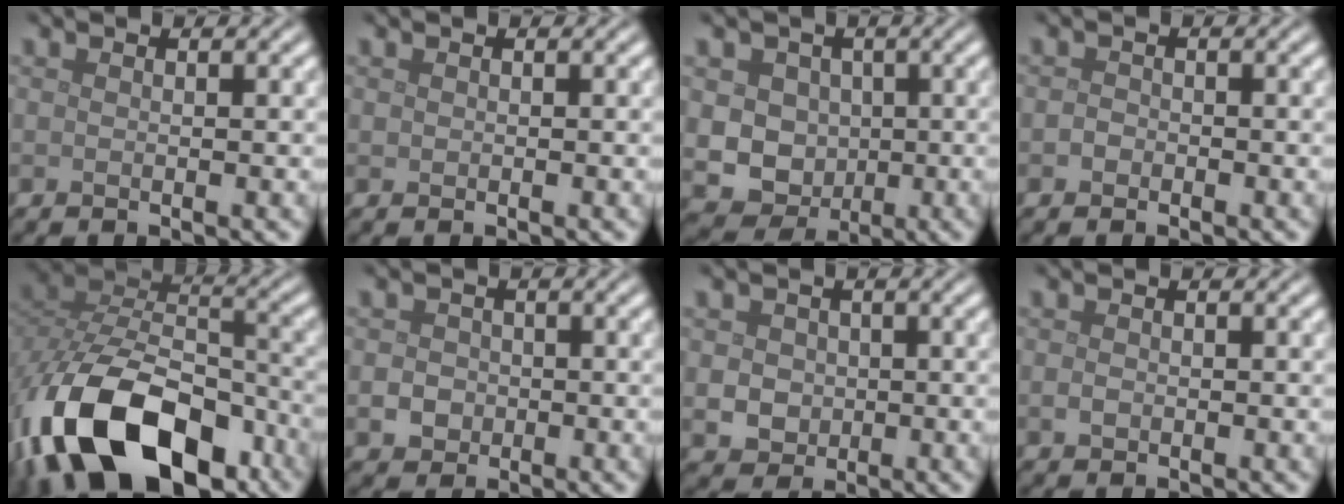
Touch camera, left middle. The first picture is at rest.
{"total": 0.0}
{"total": 8.0, "force": [0.4, 7.4, 3.0], "torque": [-0.035, 0.015, -0.017]}
{"total": 0.8, "force": [-0.4, 0.7, 0.2], "torque": [-0.004, -0.001, -0.010]}
{"total": 16.4, "force": [-9.2, 9.2, 10.1], "torque": [-0.209, -0.024, -0.155]}
{"total": 2.1, "force": [-0.4, 2.0, 0.7], "torque": [-0.003, -0.004, -0.009]}
{"total": 2.9, "force": [0.1, 2.6, 1.2], "torque": [-0.017, 0.002, -0.002]}
{"total": 0.8, "force": [-0.1, 0.6, 0.5], "torque": [-0.009, -0.003, -0.004]}